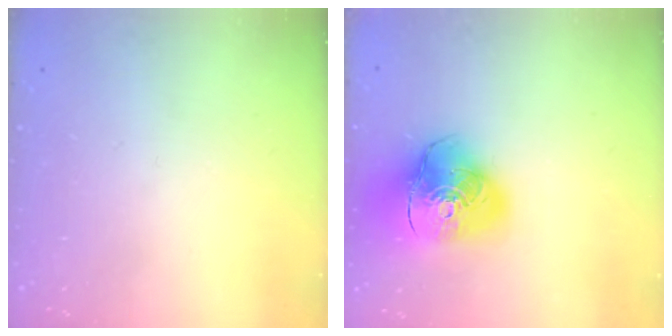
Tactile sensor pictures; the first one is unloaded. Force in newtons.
{"total": 18.0, "press": 17.8, "slide": 2.4}